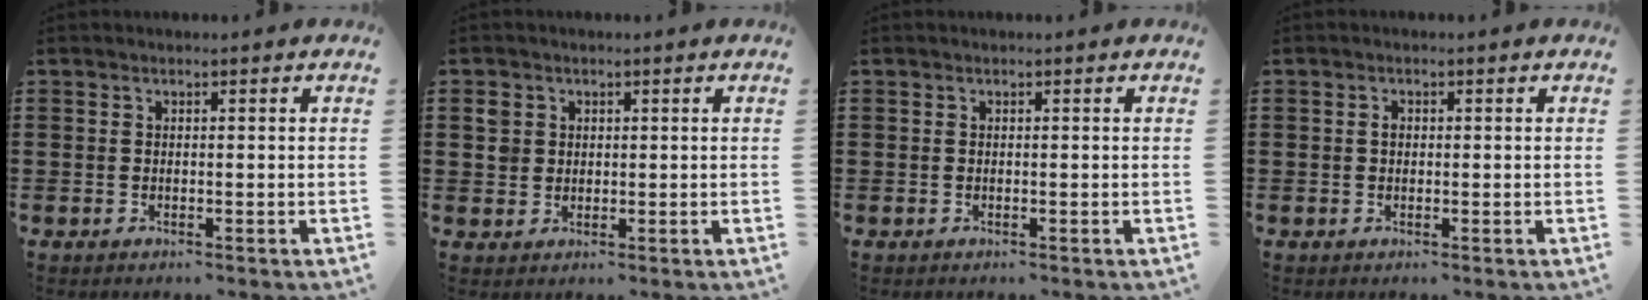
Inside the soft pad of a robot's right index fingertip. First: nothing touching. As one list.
[{"total": 2.6, "force": [0.8, 2.4, 0.6], "torque": [-0.023, 0.011, 0.015]}, {"total": 0.0}, {"total": 1.1, "force": [0.1, 0.7, 0.8], "torque": [-0.017, 0.003, 0.001]}]